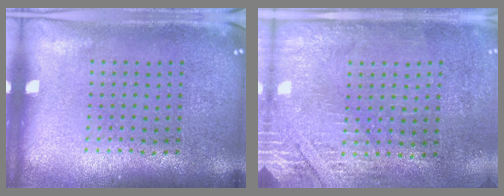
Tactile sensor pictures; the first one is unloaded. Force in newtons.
{"total": 2.9, "press": 2.5, "slide": 1.5}